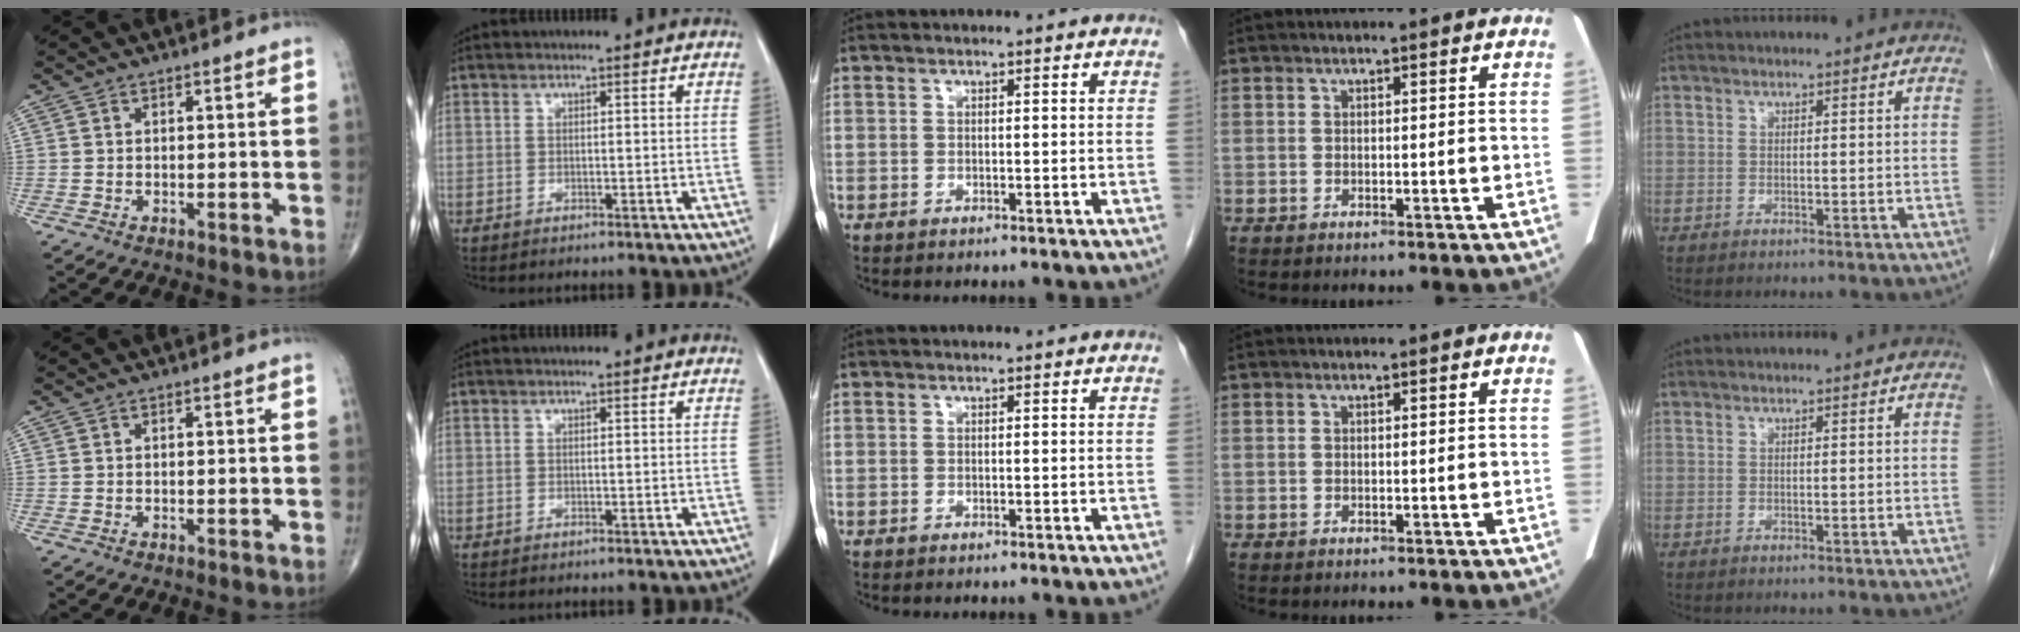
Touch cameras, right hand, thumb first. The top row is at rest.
{}